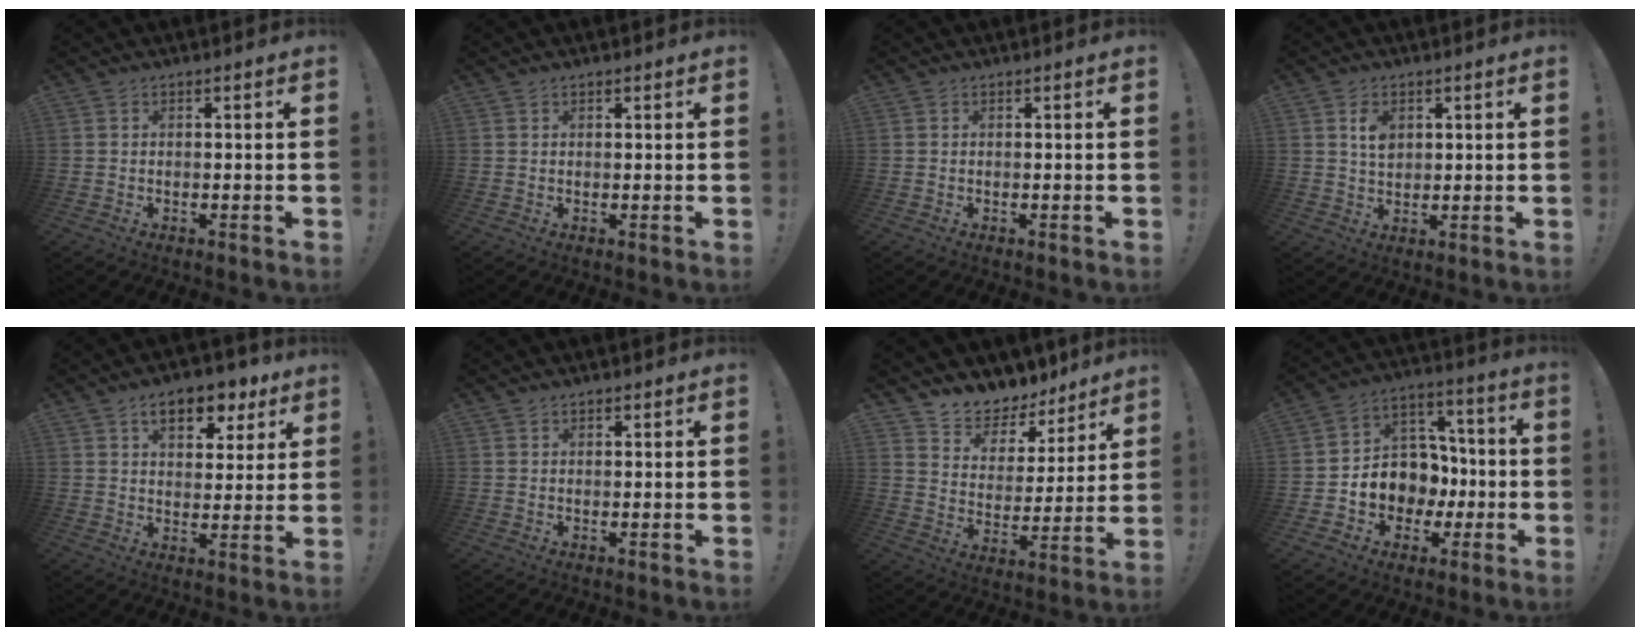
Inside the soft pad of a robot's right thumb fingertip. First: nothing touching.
{"total": 0.8, "force": [0.7, 0.4, 0.1], "torque": [-0.001, 0.000, 0.013]}
{"total": 0.0}
{"total": 5.1, "force": [2.1, 3.7, 2.8], "torque": [-0.040, -0.006, 0.036]}
{"total": 10.6, "force": [6.0, 5.9, 6.5], "torque": [-0.098, -0.024, 0.107]}
{"total": 1.1, "force": [0.9, 0.6, 0.2], "torque": [-0.003, -0.001, 0.018]}
{"total": 8.7, "force": [7.9, 3.7, 0.4], "torque": [-0.011, -0.082, 0.143]}
{"total": 11.4, "force": [-2.3, 10.5, 3.8], "torque": [-0.038, 0.012, -0.022]}